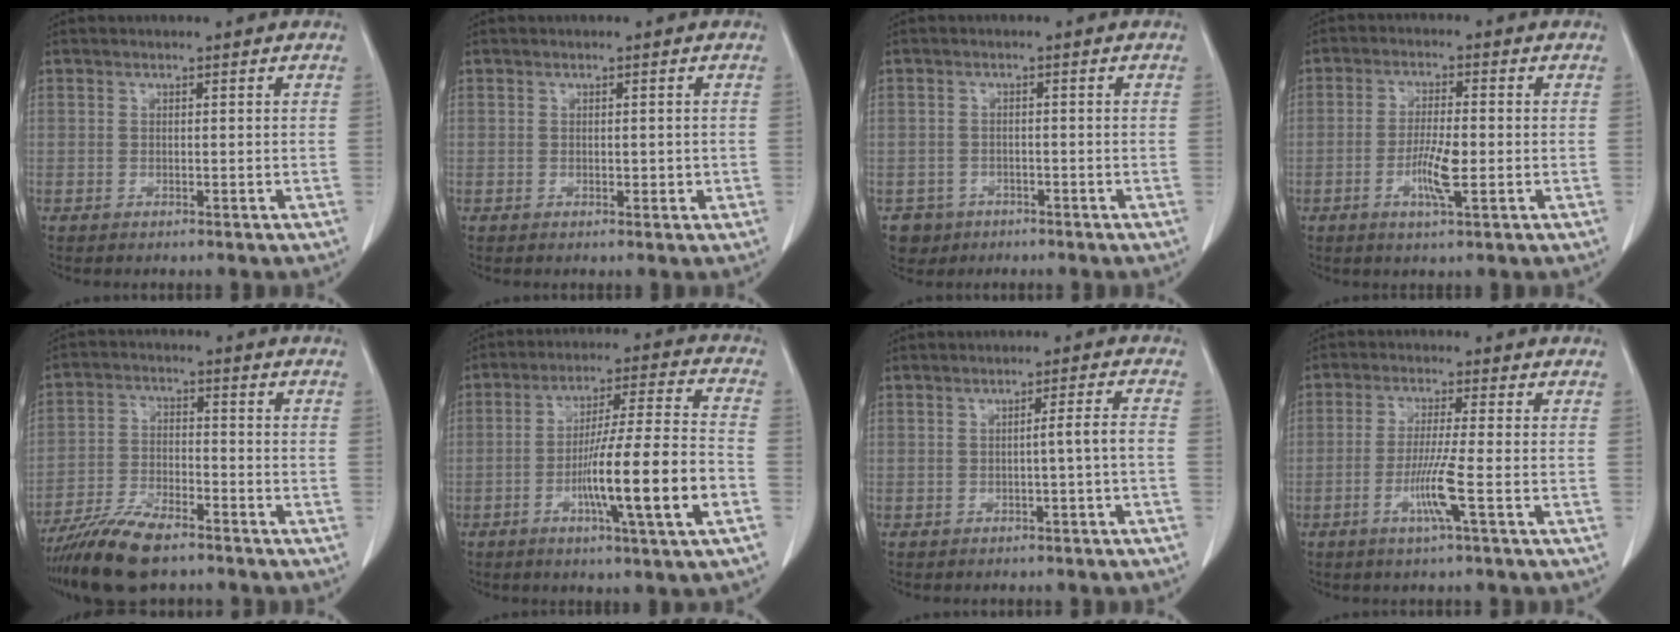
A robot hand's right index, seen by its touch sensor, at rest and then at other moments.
{"total": 1.2, "force": [-0.2, 0.7, 1.0], "torque": [-0.011, 0.000, -0.001]}
{"total": 3.7, "force": [-2.0, 3.1, -0.2], "torque": [0.003, 0.008, -0.032]}
{"total": 5.7, "force": [-1.6, 0.7, 5.4], "torque": [-0.104, -0.006, -0.029]}
{"total": 10.3, "force": [-8.2, 2.7, 5.7], "torque": [-0.110, -0.020, -0.149]}
{"total": 15.2, "force": [-5.0, -0.4, 14.4], "torque": [-0.247, -0.003, -0.084]}
{"total": 2.6, "force": [-0.9, -0.6, 2.4], "torque": [-0.034, 0.003, -0.014]}
{"total": 5.9, "force": [-2.2, -1.0, 5.4], "torque": [-0.104, -0.015, -0.046]}